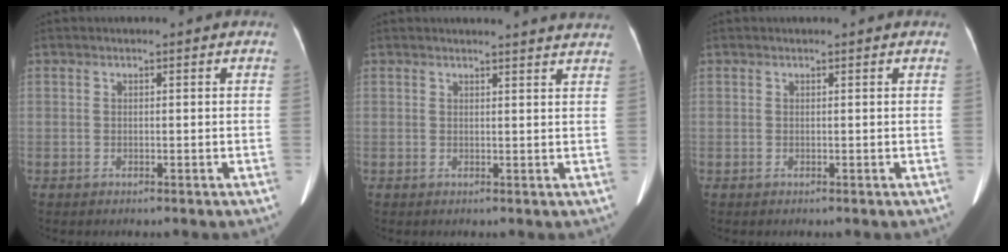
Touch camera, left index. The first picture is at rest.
{"total": 6.6, "force": [6.4, -0.1, 1.5], "torque": [-0.017, -0.004, 0.050]}
{"total": 0.0}